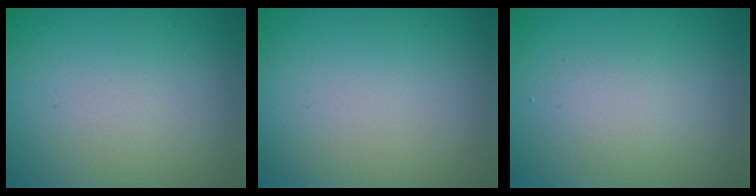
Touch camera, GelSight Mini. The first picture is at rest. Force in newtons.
{"total": 0.0}
{"total": 1.6, "press": 1.6, "slide": 0.0}